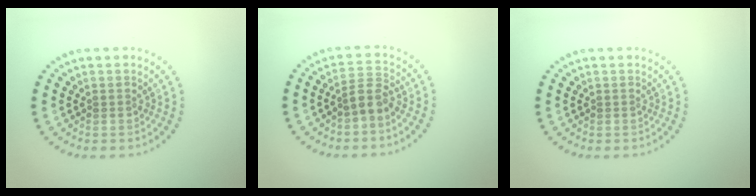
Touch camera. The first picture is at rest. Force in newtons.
{"total": 2.3, "press": 1.9, "slide": 1.3}
{"total": 0.0}